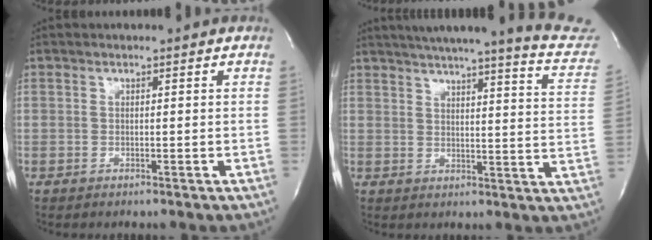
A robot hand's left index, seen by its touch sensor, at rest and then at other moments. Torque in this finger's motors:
{"motor_torque": [0.19, -0.35, 0.41, 0.05]}